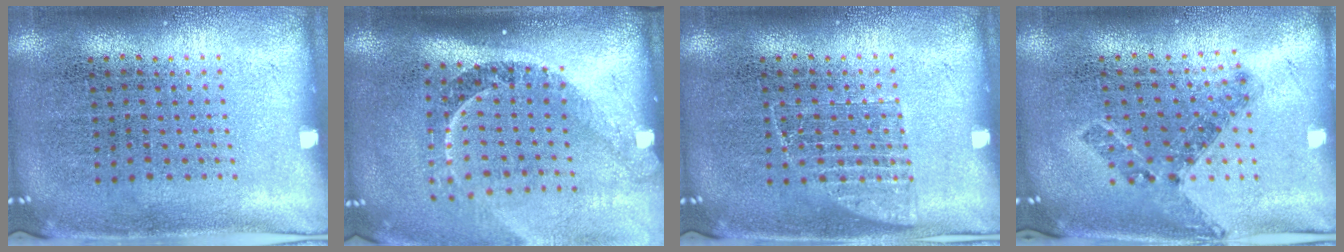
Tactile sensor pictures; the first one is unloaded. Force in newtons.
{"total": 2.3, "press": 1.6, "slide": 1.6}
{"total": 1.5, "press": 1.5, "slide": 0.3}
{"total": 0.8, "press": 0.7, "slide": 0.4}